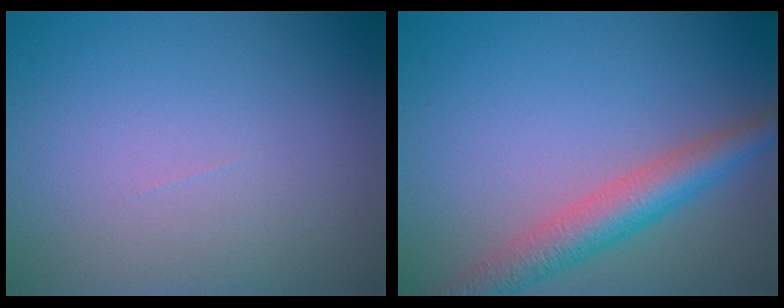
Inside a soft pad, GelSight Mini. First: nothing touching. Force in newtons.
{"total": 4.9, "press": 4.9, "slide": 0.2}